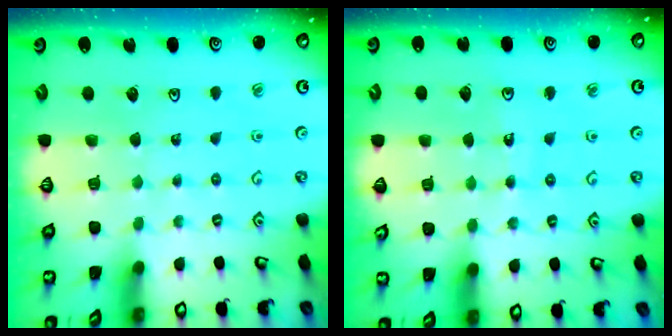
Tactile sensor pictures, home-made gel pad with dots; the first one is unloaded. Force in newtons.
{"total": 7.8, "press": 7.6, "slide": 1.5}